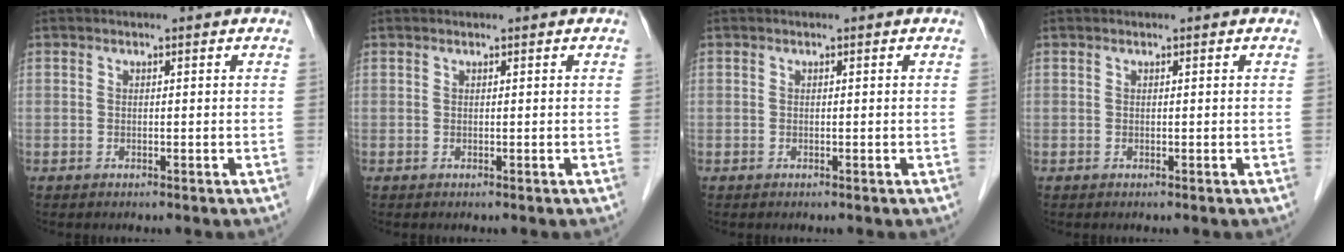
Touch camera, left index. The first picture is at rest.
{"total": 0.0}
{"total": 0.0}
{"total": 0.0}